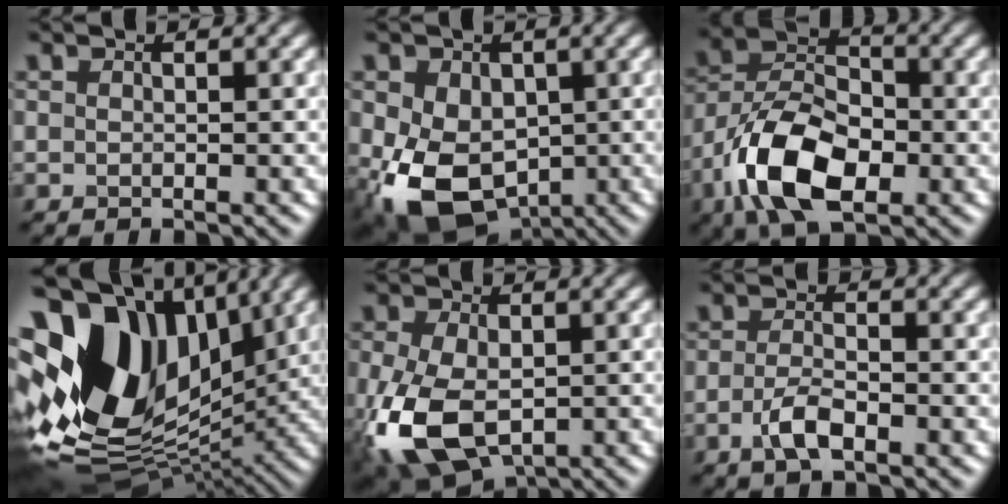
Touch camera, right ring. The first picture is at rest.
{"total": 10.0, "force": [-2.4, 7.1, 6.5], "torque": [-0.134, -0.034, -0.033]}
{"total": 10.5, "force": [-4.5, 5.7, 7.6], "torque": [-0.155, 0.001, -0.090]}
{"total": 16.7, "force": [4.1, 10.8, 12.1], "torque": [-0.250, 0.015, 0.072]}
{"total": 9.5, "force": [-2.6, 5.9, 7.0], "torque": [-0.175, -0.025, -0.046]}
{"total": 2.8, "force": [-1.2, 1.0, 2.3], "torque": [-0.053, -0.002, -0.028]}